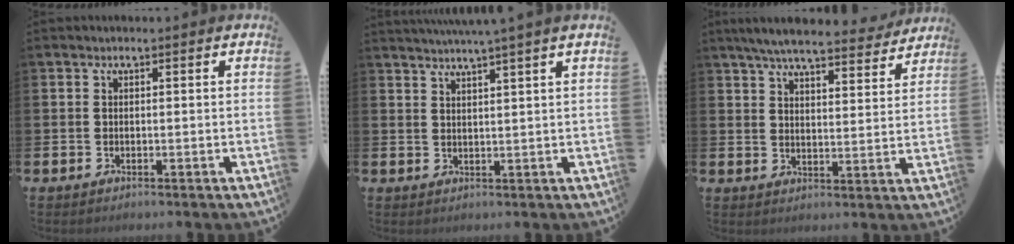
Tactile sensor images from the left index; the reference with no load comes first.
{"total": 3.1, "force": [2.7, -1.3, 0.7], "torque": [-0.024, -0.009, 0.050]}
{"total": 6.5, "force": [6.1, 0.8, 2.1], "torque": [-0.053, -0.035, 0.106]}